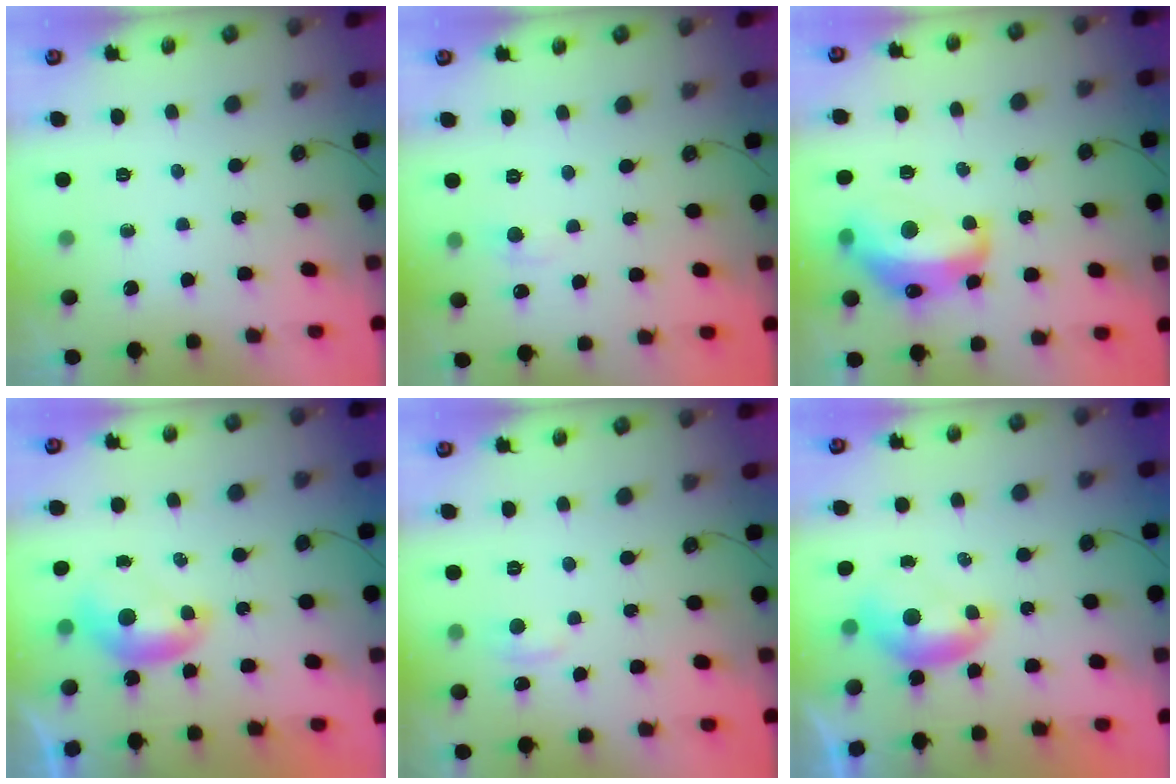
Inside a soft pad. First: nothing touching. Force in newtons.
{"total": 0.6, "press": 0.3, "slide": 0.5}
{"total": 8.8, "press": 8.8, "slide": 0.9}
{"total": 0.0}
{"total": 1.5, "press": 1.4, "slide": 0.7}
{"total": 0.0}